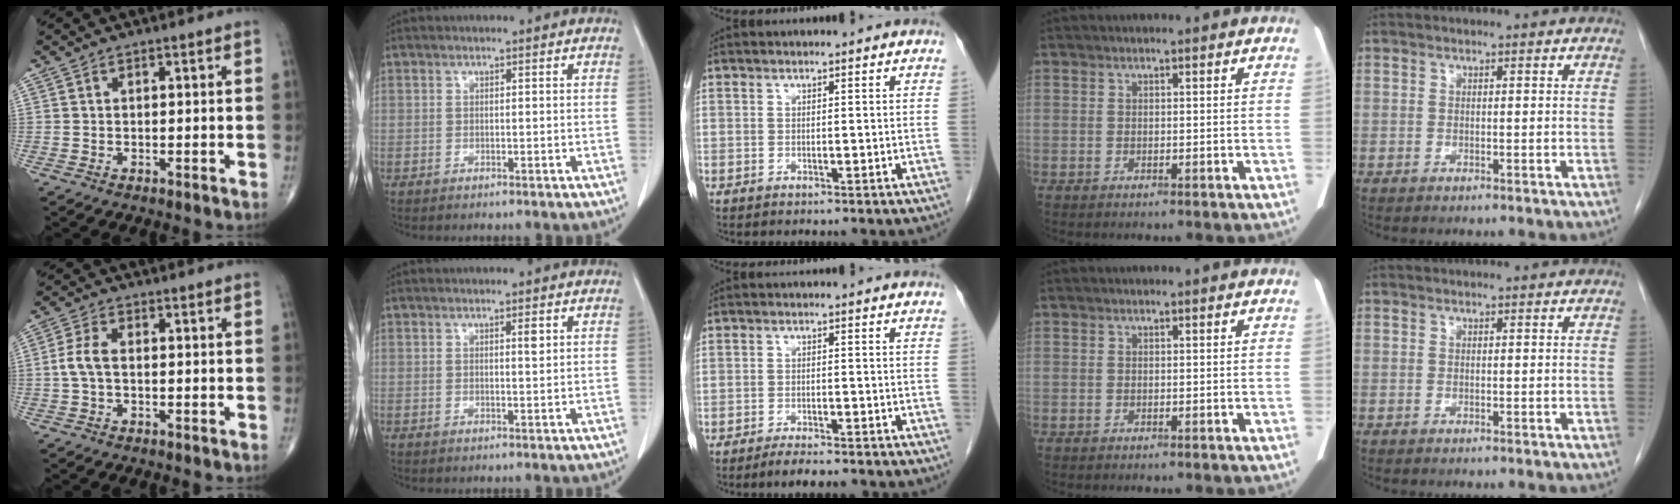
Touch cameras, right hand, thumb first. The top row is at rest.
{"thumb": {"total": 4.0, "force": [-0.2, 2.2, 3.4], "torque": [-0.080, 0.010, -0.008]}, "index": {"total": 1.2, "force": [0.5, 0.1, 1.0], "torque": [-0.017, -0.001, 0.006]}, "middle": {"total": 4.0, "force": [-3.4, 0.5, 2.1], "torque": [-0.035, -0.007, -0.049]}}